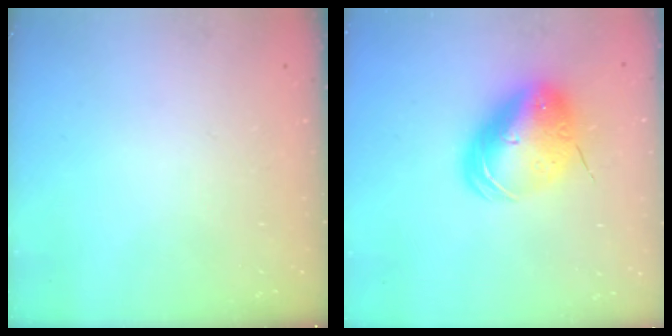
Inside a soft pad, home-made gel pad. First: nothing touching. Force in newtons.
{"total": 13.3, "press": 13.1, "slide": 2.6}